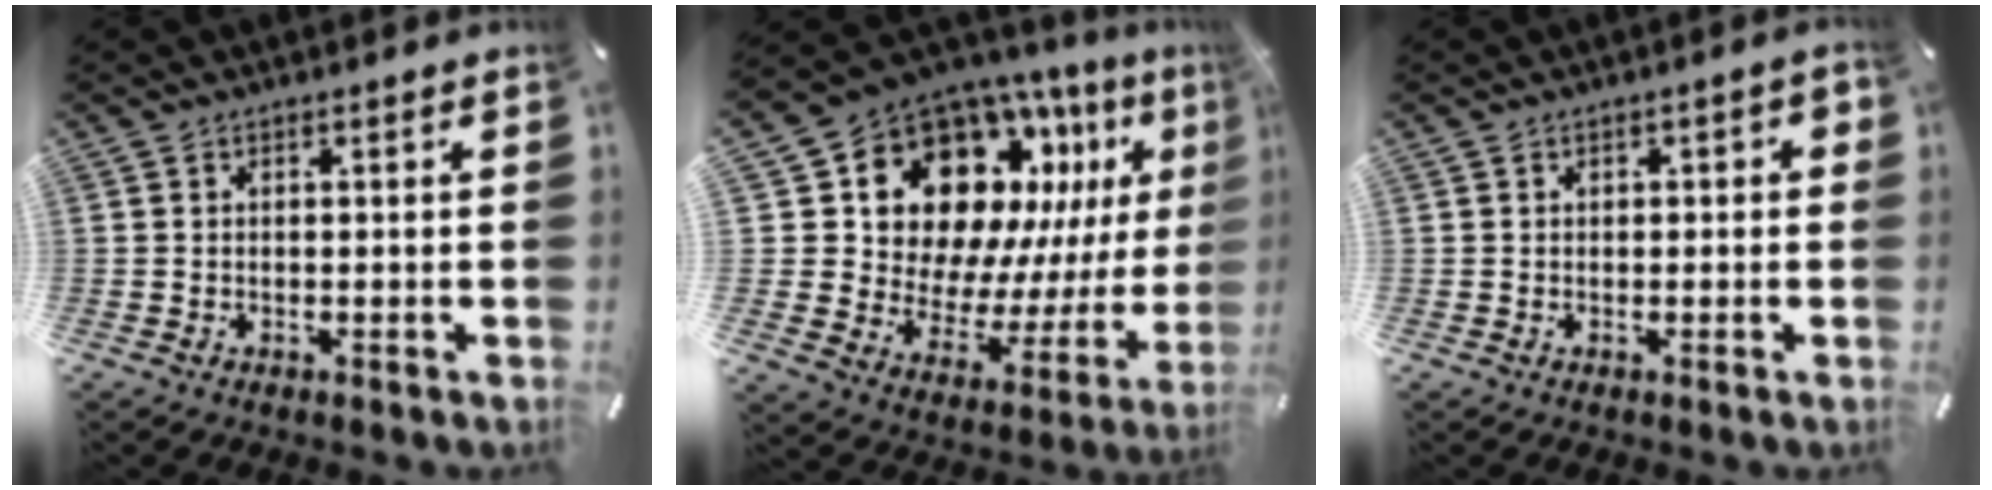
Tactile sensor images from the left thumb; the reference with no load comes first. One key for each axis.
{"total": 16.9, "fx": 10.2, "fy": 11.4, "fz": 7.2, "tx": -0.115, "ty": -0.102, "tz": 0.196}
{"total": 1.2, "fx": -0.2, "fy": 0.9, "fz": 0.8, "tx": -0.013, "ty": 0.005, "tz": -0.007}